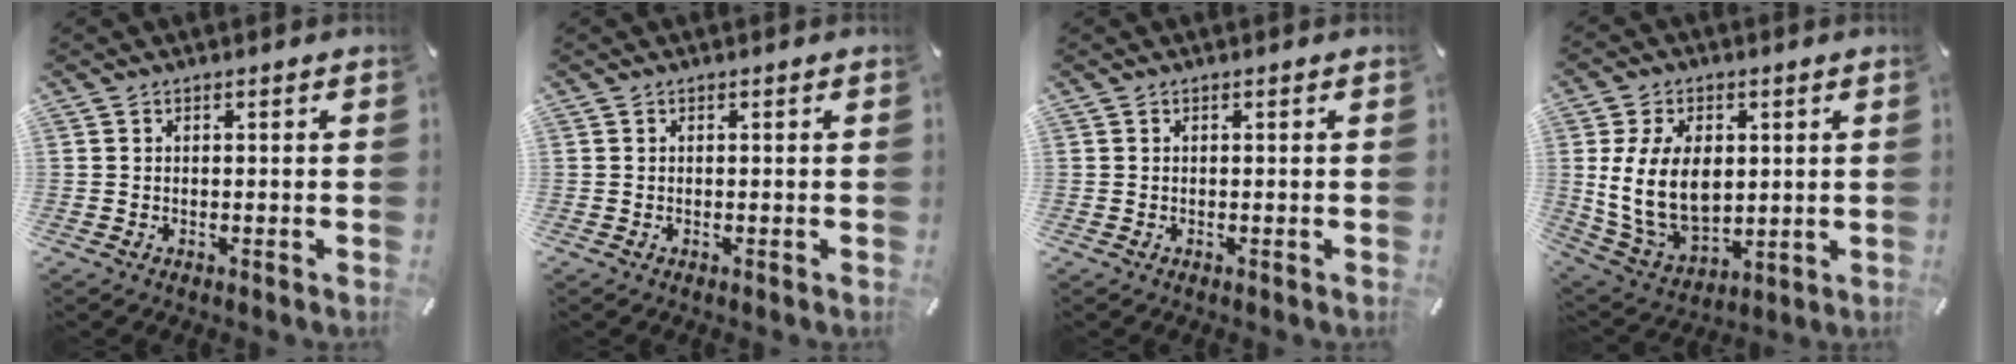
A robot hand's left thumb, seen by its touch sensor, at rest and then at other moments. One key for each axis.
{"total": 0.0}
{"total": 0.0}
{"total": 15.5, "fx": 2.0, "fy": 10.9, "fz": 10.8, "tx": -0.229, "ty": -0.005, "tz": 0.036}